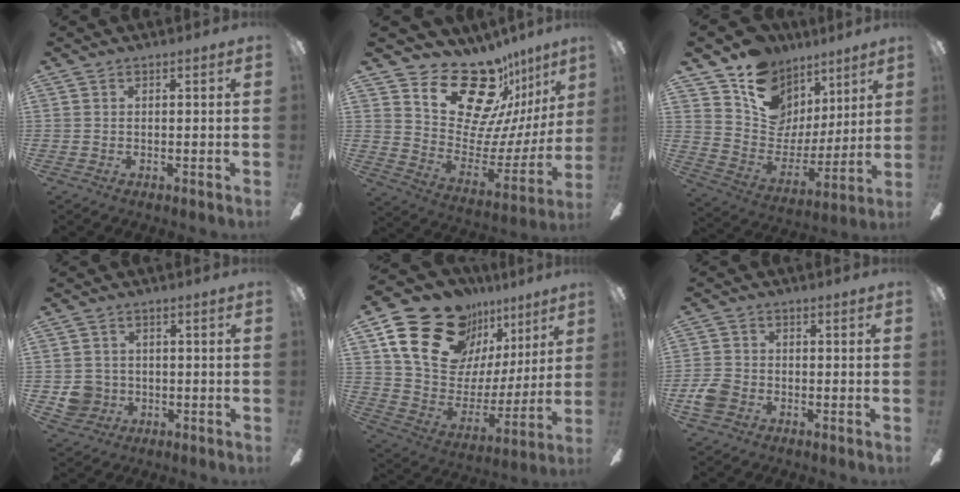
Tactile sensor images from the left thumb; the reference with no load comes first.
{"total": 23.2, "force": [18.2, 10.6, 9.7], "torque": [-0.128, -0.143, 0.327]}
{"total": 13.2, "force": [8.7, 9.4, 3.2], "torque": [-0.077, -0.069, 0.167]}
{"total": 6.1, "force": [-0.9, 5.8, 1.4], "torque": [-0.031, 0.010, -0.013]}
{"total": 23.3, "force": [15.1, 14.4, 10.3], "torque": [-0.179, -0.084, 0.294]}
{"total": 5.6, "force": [-2.5, 4.2, 2.7], "torque": [-0.059, 0.018, -0.047]}